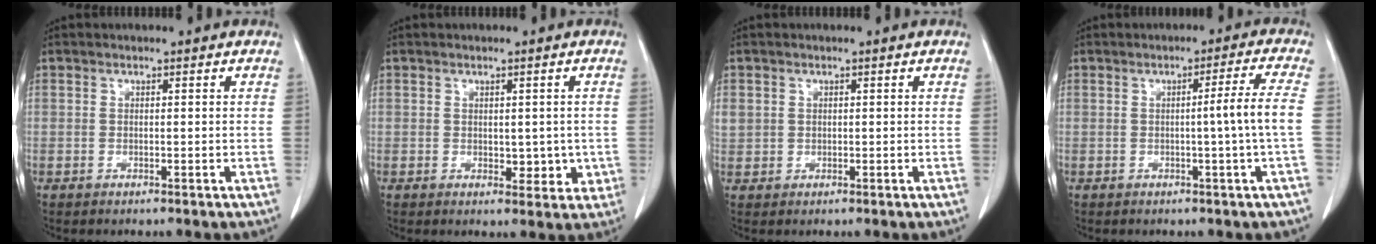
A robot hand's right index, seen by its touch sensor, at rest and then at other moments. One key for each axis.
{"total": 3.6, "fx": -0.2, "fy": 2.2, "fz": 2.9, "tx": -0.025, "ty": -0.002, "tz": 0.005}
{"total": 2.5, "fx": 0.7, "fy": 2.3, "fz": 0.7, "tx": -0.023, "ty": 0.013, "tz": 0.021}
{"total": 5.1, "fx": -0.6, "fy": -1.6, "fz": 4.8, "tx": -0.066, "ty": 0.001, "tz": -0.008}